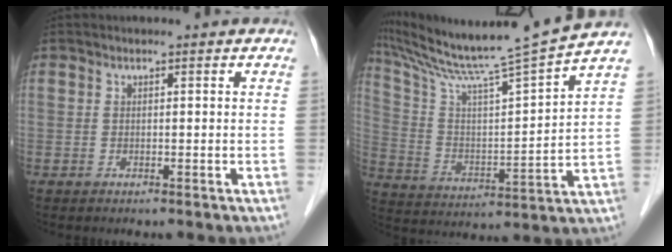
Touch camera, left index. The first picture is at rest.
{"total": 17.0, "force": [15.3, -2.9, 6.8], "torque": [-0.133, -0.035, 0.254]}